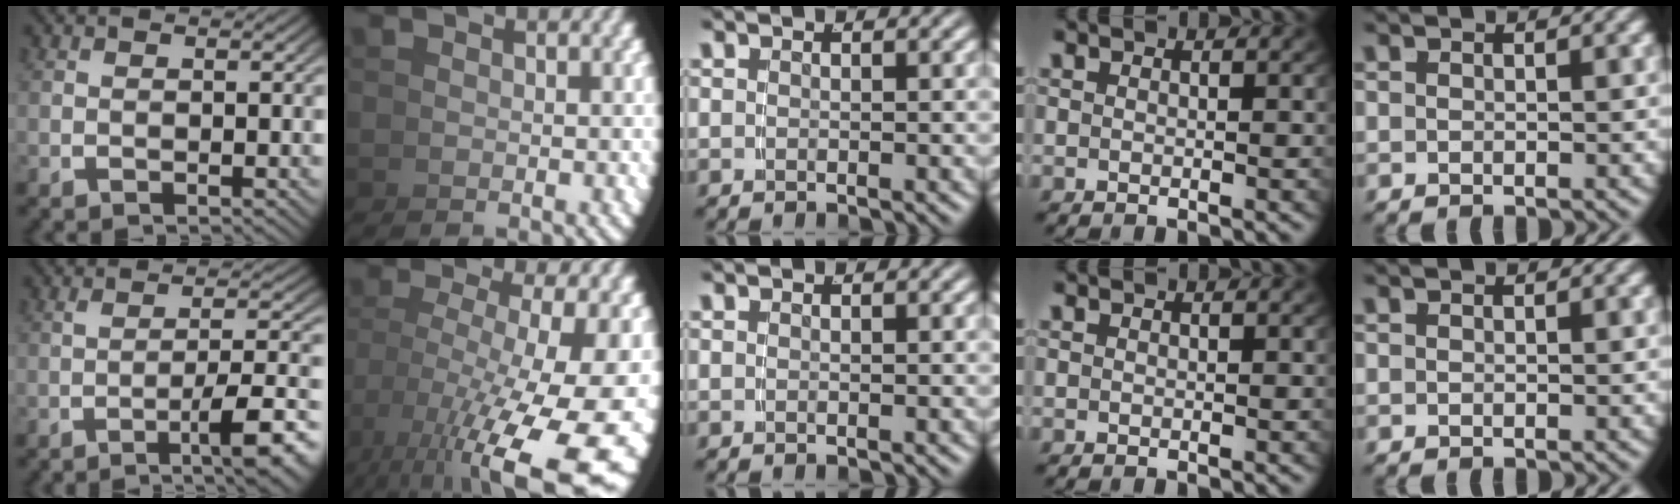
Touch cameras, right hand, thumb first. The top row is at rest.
{"thumb": {"total": 6.5, "force": [-2.3, 2.0, 5.8], "torque": [-0.084, -0.003, -0.033]}, "index": {"total": 12.2, "force": [-2.4, 6.0, 10.3], "torque": [-0.150, -0.049, -0.003]}}